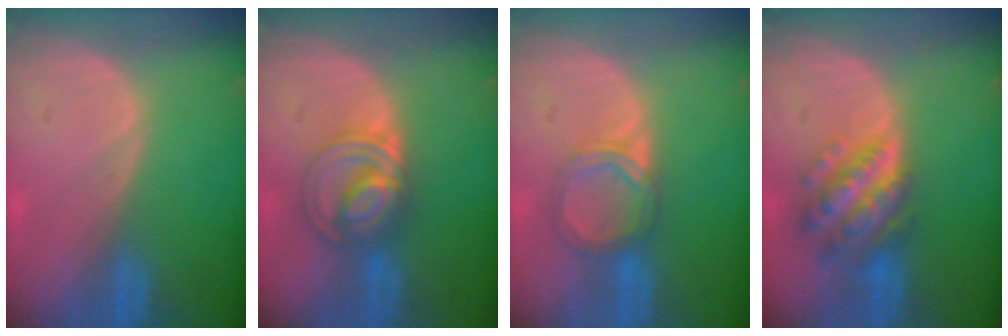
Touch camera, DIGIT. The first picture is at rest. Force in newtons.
{"total": 6.4, "press": 6.4, "slide": 0.3}
{"total": 4.5, "press": 4.5, "slide": 0.4}
{"total": 7.5, "press": 7.5, "slide": 0.5}